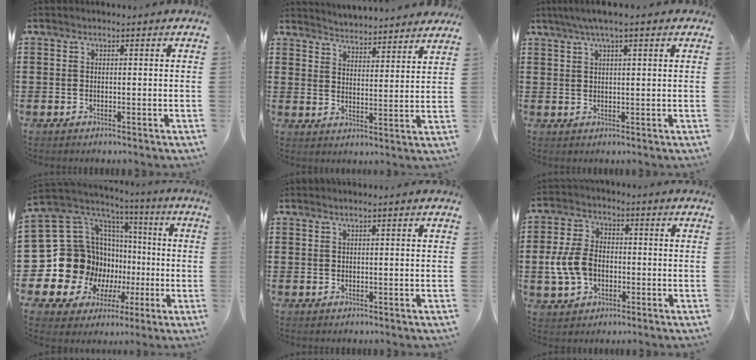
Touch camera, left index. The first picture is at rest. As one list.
[{"total": 4.1, "force": [4.1, -0.2, -0.3], "torque": [-0.014, -0.028, 0.071]}, {"total": 3.9, "force": [2.1, 0.4, 3.2], "torque": [-0.063, 0.005, 0.038]}, {"total": 18.5, "force": [-2.7, 17.2, 6.3], "torque": [-0.176, -0.052, 0.011]}, {"total": 0.8, "force": [0.5, -0.1, 0.7], "torque": [-0.011, -0.001, 0.008]}, {"total": 7.3, "force": [-1.1, 5.1, 5.2], "torque": [-0.138, 0.000, -0.029]}]